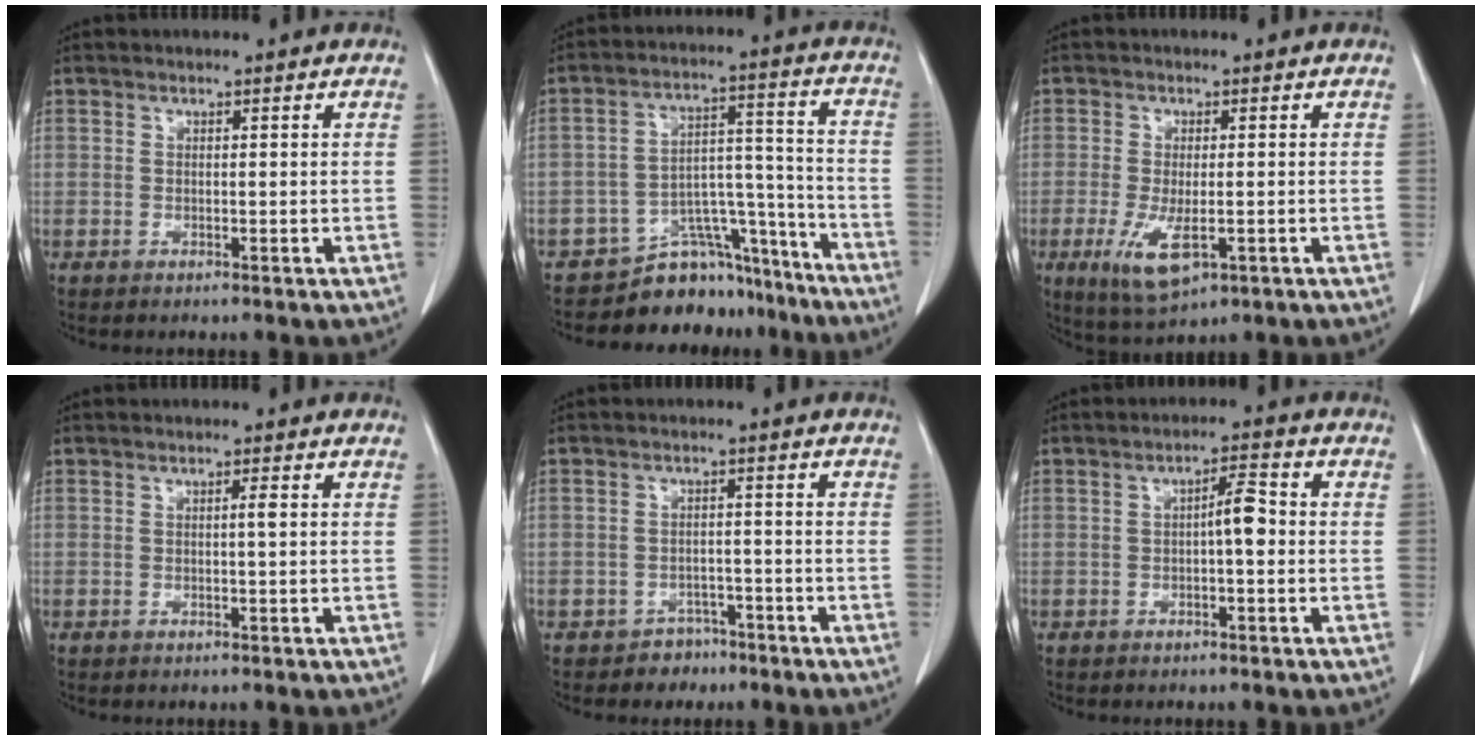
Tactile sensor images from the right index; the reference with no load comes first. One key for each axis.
{"total": 10.8, "fx": -9.9, "fy": 4.2, "fz": 1.2, "tx": 0.003, "ty": 0.076, "tz": -0.156}
{"total": 6.8, "fx": -2.4, "fy": 2.3, "fz": 6.0, "tx": -0.117, "ty": -0.018, "tz": -0.031}
{"total": 0.9, "fx": 0.1, "fy": -0.2, "fz": 0.9, "tx": -0.015, "ty": 0.001, "tz": 0.000}
{"total": 3.5, "fx": -2.3, "fy": 2.5, "fz": -0.1, "tx": 0.003, "ty": 0.013, "tz": -0.034}
{"total": 3.8, "fx": -0.3, "fy": 0.7, "fz": 3.7, "tx": -0.057, "ty": 0.009, "tz": -0.006}